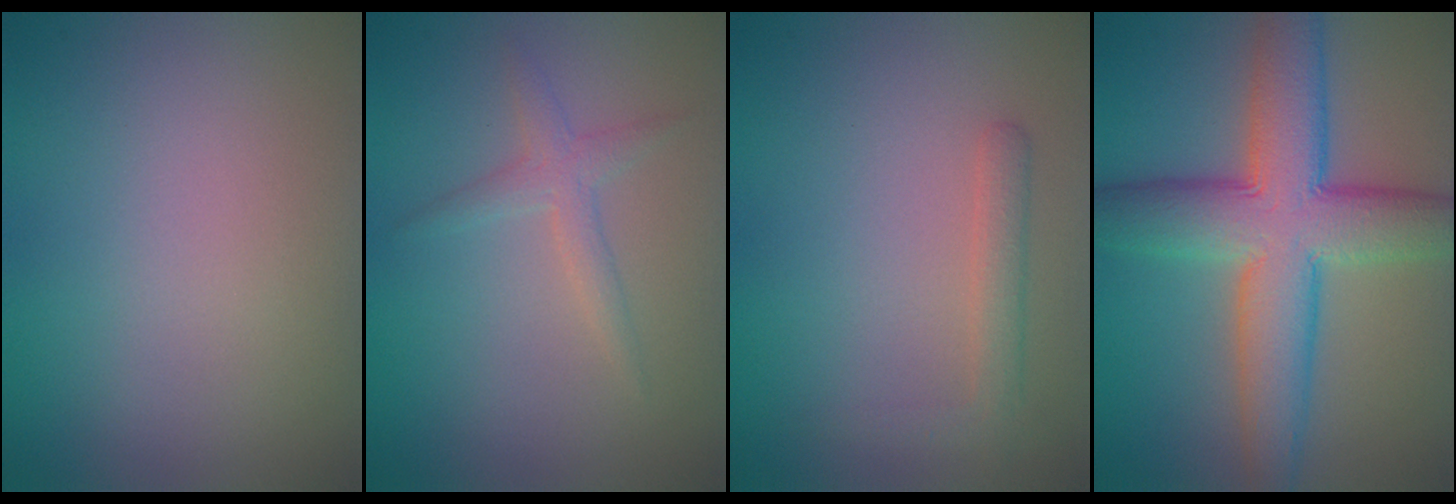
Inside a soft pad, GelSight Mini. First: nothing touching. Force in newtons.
{"total": 1.8, "press": 1.8, "slide": 0.1}
{"total": 1.9, "press": 1.9, "slide": 0.1}
{"total": 9.6, "press": 9.6, "slide": 0.3}